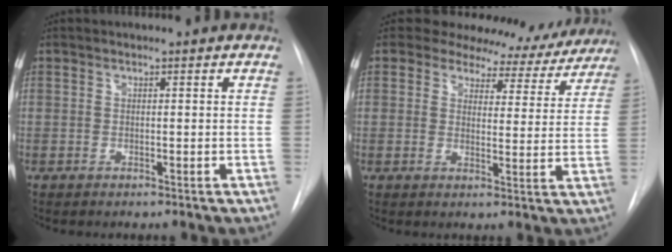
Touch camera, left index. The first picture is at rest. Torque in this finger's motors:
{"motor_torque": [0.99, -1.15, -0.02, 0.00]}